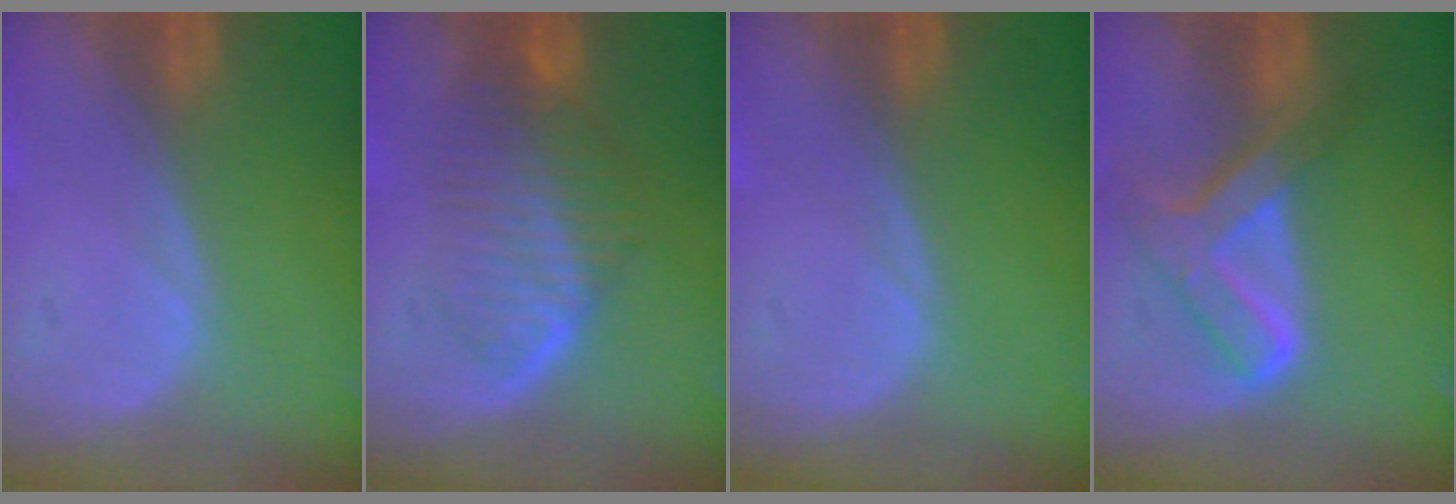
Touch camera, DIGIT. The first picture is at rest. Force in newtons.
{"total": 6.6, "press": 6.4, "slide": 1.7}
{"total": 0.0}
{"total": 7.7, "press": 6.5, "slide": 4.1}